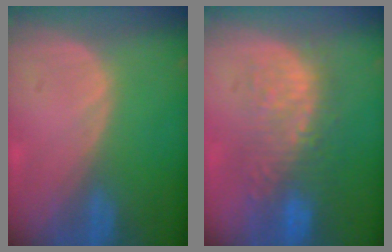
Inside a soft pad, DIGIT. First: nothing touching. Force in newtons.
{"total": 10.3, "press": 9.1, "slide": 4.9}